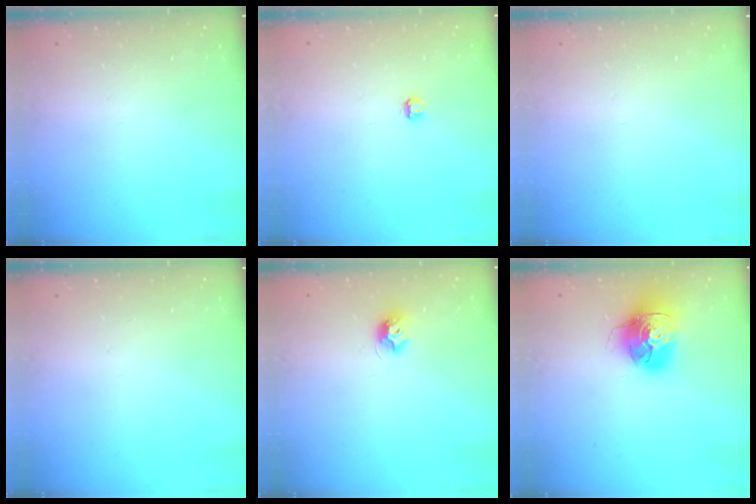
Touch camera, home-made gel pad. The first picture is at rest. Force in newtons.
{"total": 2.9, "press": 2.9, "slide": 0.3}
{"total": 0.0}
{"total": 0.0}
{"total": 7.1, "press": 7.1, "slide": 0.5}
{"total": 16.6, "press": 16.6, "slide": 1.6}